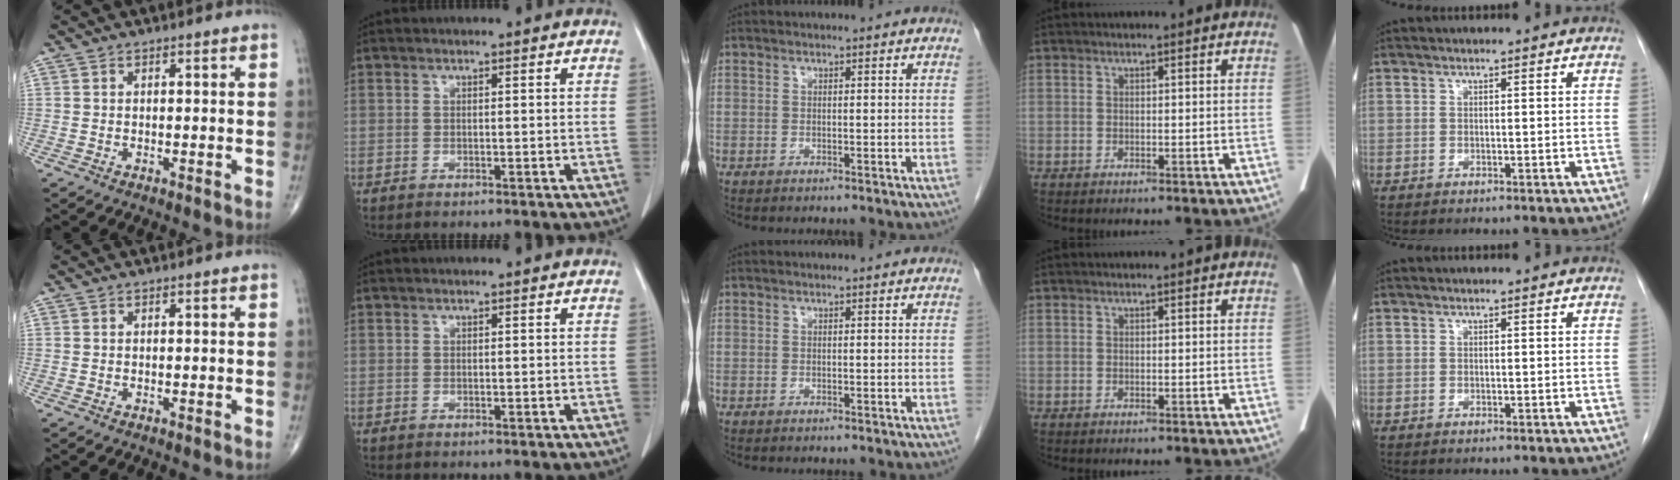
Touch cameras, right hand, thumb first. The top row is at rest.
{}